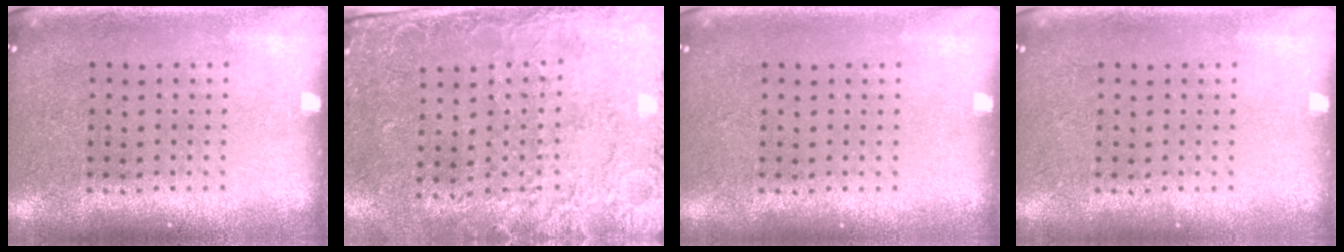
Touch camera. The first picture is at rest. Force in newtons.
{"total": 2.7, "press": 2.2, "slide": 1.5}
{"total": 0.0}
{"total": 0.0}